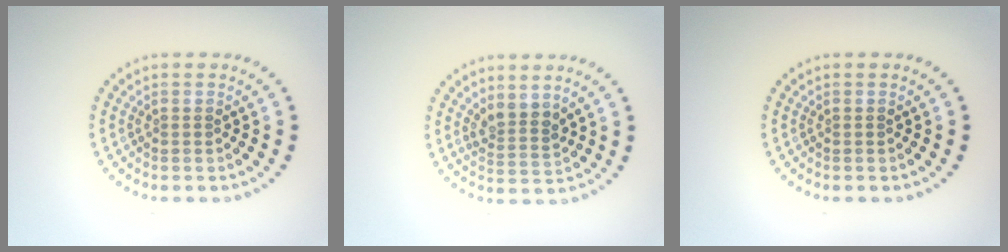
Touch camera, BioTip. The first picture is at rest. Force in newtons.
{"total": 2.4, "press": 1.9, "slide": 1.5}
{"total": 0.0}